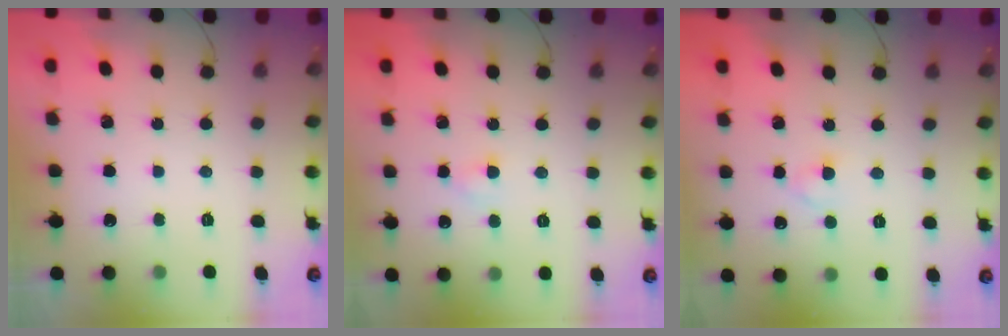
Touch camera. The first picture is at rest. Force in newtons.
{"total": 2.7, "press": 2.4, "slide": 1.1}
{"total": 2.2, "press": 2.0, "slide": 1.1}